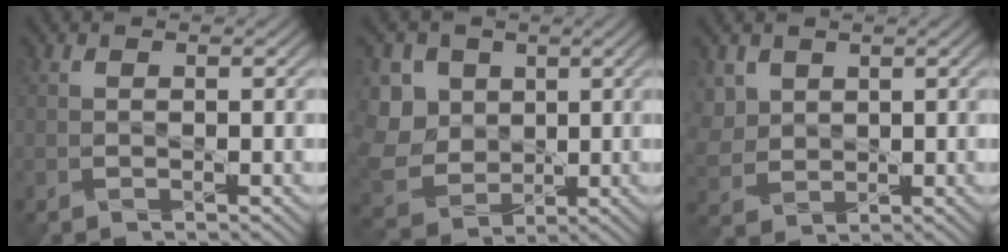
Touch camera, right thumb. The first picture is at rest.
{"total": 7.7, "force": [1.9, 6.8, 3.1], "torque": [-0.117, 0.004, 0.029]}
{"total": 3.1, "force": [1.5, 2.6, 0.9], "torque": [-0.035, -0.009, 0.035]}